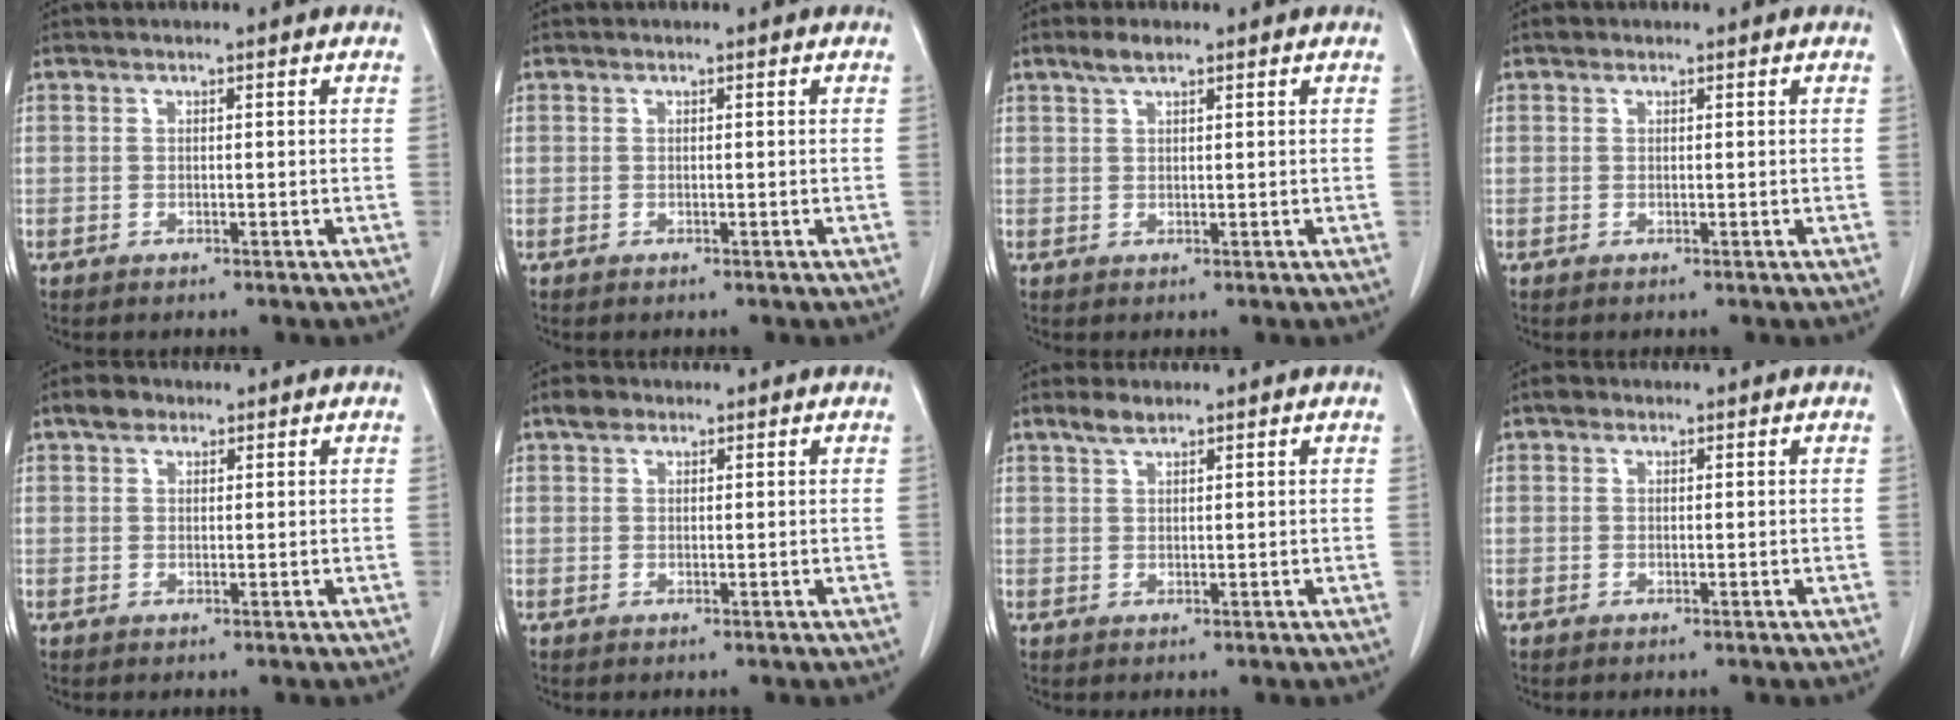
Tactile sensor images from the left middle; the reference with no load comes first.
{"total": 0.0}
{"total": 2.3, "force": [1.7, 0.5, 1.5], "torque": [-0.034, 0.007, 0.034]}
{"total": 0.6, "force": [0.5, 0.3, 0.1], "torque": [-0.006, 0.004, 0.007]}
{"total": 2.3, "force": [1.6, 1.4, 0.9], "torque": [-0.019, 0.008, 0.026]}
{"total": 1.9, "force": [1.4, 1.1, 0.7], "torque": [-0.016, 0.008, 0.023]}
{"total": 2.3, "force": [1.9, 0.6, 1.2], "torque": [-0.030, 0.004, 0.037]}
{"total": 1.0, "force": [0.7, 0.7, 0.3], "torque": [-0.006, 0.008, 0.008]}